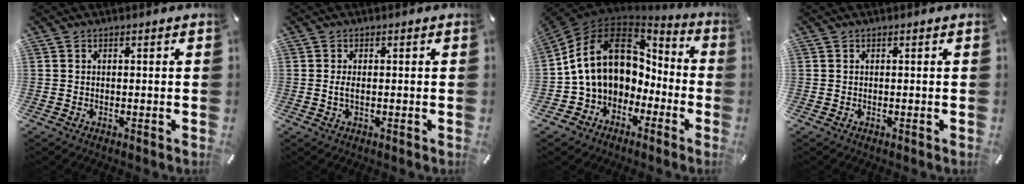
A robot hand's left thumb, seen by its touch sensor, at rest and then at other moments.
{"total": 1.9, "force": [-0.1, 0.6, 1.7], "torque": [-0.033, -0.001, -0.002]}
{"total": 16.8, "force": [2.2, 13.0, 10.3], "torque": [-0.224, 0.005, 0.038]}
{"total": 0.0}